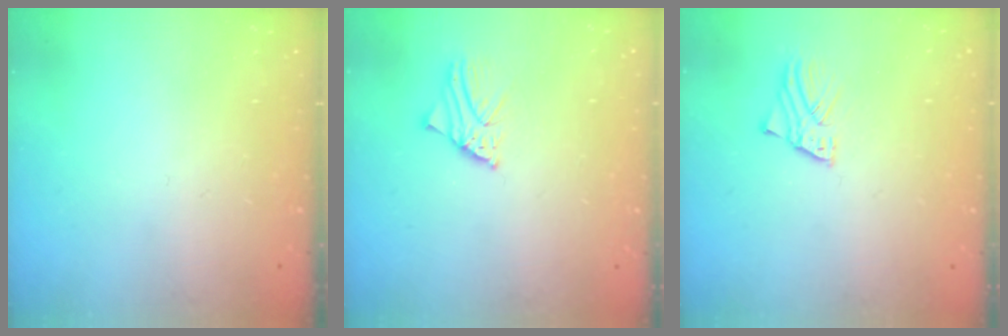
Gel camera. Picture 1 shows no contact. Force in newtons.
{"total": 2.1, "press": 2.0, "slide": 0.3}
{"total": 2.0, "press": 2.0, "slide": 0.1}